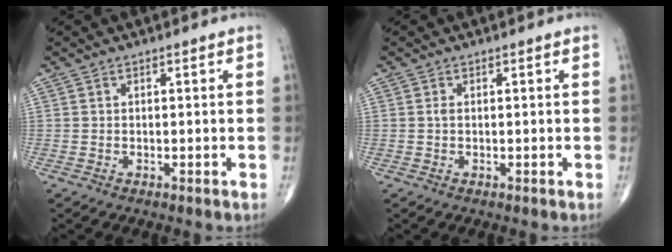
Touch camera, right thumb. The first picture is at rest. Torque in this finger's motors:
{"motor_torque": [-0.10, -0.07, 0.24, 0.28, 0.04]}